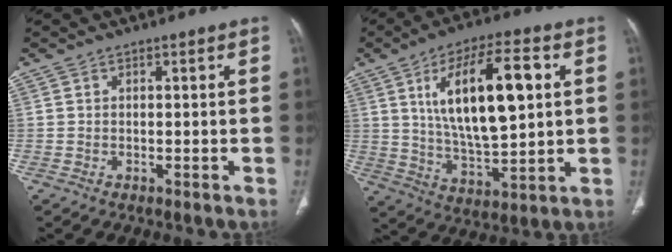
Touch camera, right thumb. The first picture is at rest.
{"total": 18.4, "force": [4.5, 7.0, 16.4], "torque": [-0.269, -0.005, 0.083]}